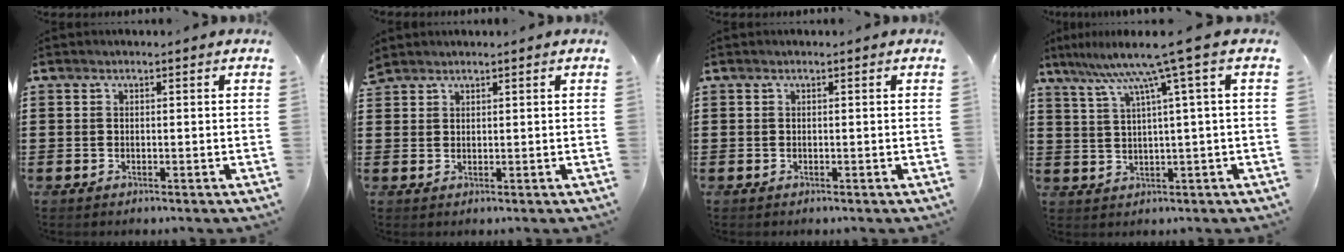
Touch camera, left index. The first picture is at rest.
{"total": 1.6, "force": [1.5, 0.4, 0.1], "torque": [-0.004, 0.002, 0.030]}
{"total": 0.0}
{"total": 8.7, "force": [4.2, -1.1, 7.6], "torque": [-0.156, -0.019, 0.064]}